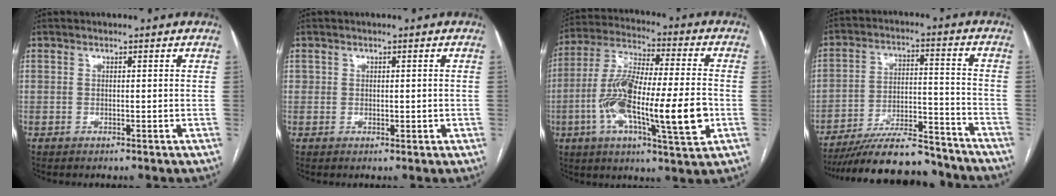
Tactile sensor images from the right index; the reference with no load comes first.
{"total": 1.4, "force": [0.0, 1.1, 0.7], "torque": [-0.011, 0.007, 0.005]}
{"total": 19.4, "force": [-4.4, 3.2, 18.6], "torque": [-0.333, -0.001, -0.074]}
{"total": 18.5, "force": [-16.7, 3.5, 7.3], "torque": [-0.114, 0.012, -0.262]}